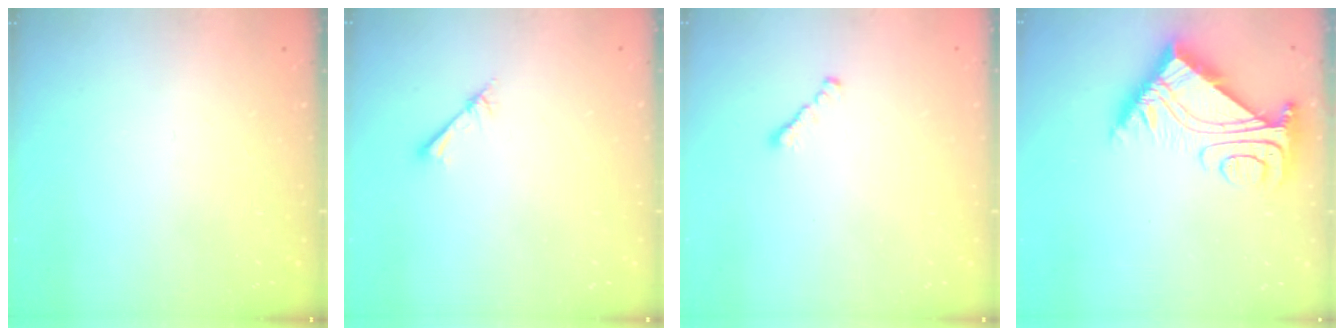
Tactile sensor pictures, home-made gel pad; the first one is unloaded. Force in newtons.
{"total": 2.7, "press": 2.6, "slide": 0.3}
{"total": 1.3, "press": 1.2, "slide": 0.5}
{"total": 9.5, "press": 9.4, "slide": 1.1}